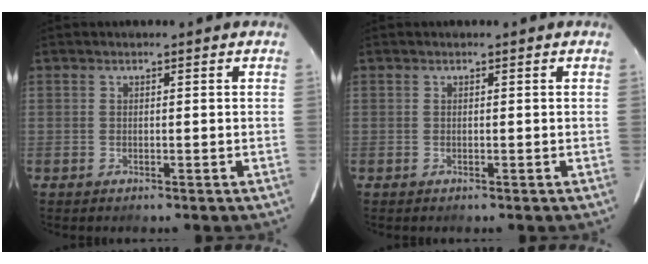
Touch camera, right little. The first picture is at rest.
{"total": 0.0}